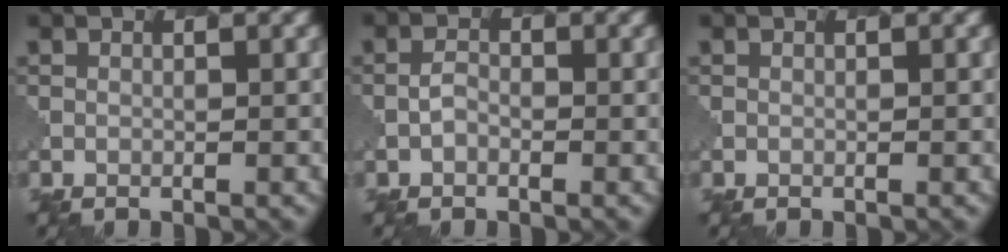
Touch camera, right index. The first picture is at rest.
{"total": 0.7, "force": [-0.3, 0.5, 0.3], "torque": [-0.009, 0.002, -0.008]}
{"total": 0.0}